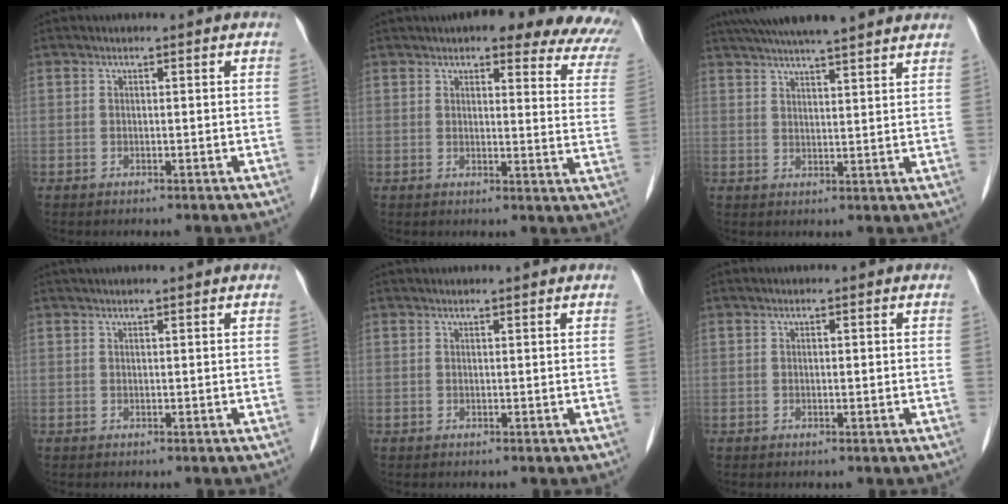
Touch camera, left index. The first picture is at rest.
{"total": 19.5, "force": [16.2, 4.3, 9.9], "torque": [-0.098, -0.022, 0.164]}
{"total": 18.2, "force": [15.9, 1.7, 8.7], "torque": [-0.144, 0.046, 0.220]}
{"total": 2.1, "force": [1.8, -0.3, 1.0], "torque": [-0.012, 0.027, 0.036]}
{"total": 1.8, "force": [1.7, -0.1, 0.6], "torque": [-0.010, 0.019, 0.026]}
{"total": 0.5, "force": [0.0, 0.1, 0.5], "torque": [-0.010, -0.001, 0.002]}